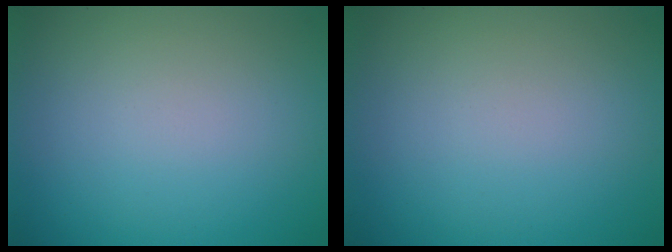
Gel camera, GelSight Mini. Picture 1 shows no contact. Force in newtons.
{"total": 0.0}